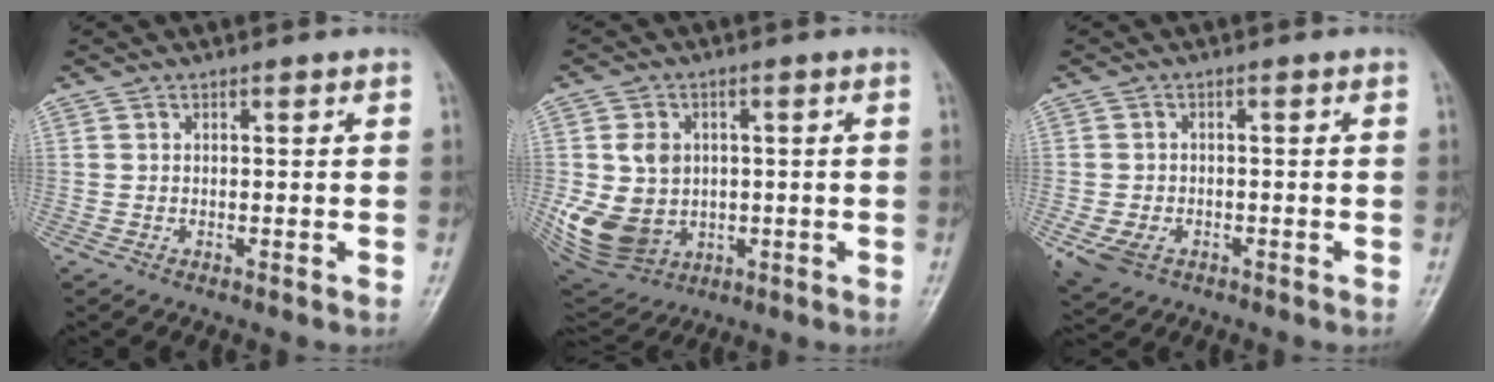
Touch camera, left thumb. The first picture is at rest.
{"total": 13.5, "force": [-0.4, 11.2, 7.5], "torque": [-0.132, -0.001, 0.020]}
{"total": 5.9, "force": [-2.5, 4.2, 3.3], "torque": [-0.071, 0.003, -0.038]}